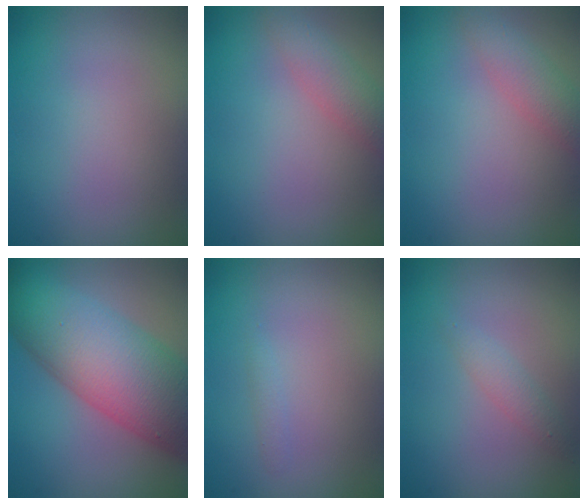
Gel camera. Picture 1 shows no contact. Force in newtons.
{"total": 2.5, "press": 2.5, "slide": 0.1}
{"total": 2.5, "press": 2.5, "slide": 0.1}
{"total": 13.6, "press": 13.6, "slide": 0.5}
{"total": 0.6, "press": 0.6, "slide": 0.0}
{"total": 1.4, "press": 1.4, "slide": 0.0}